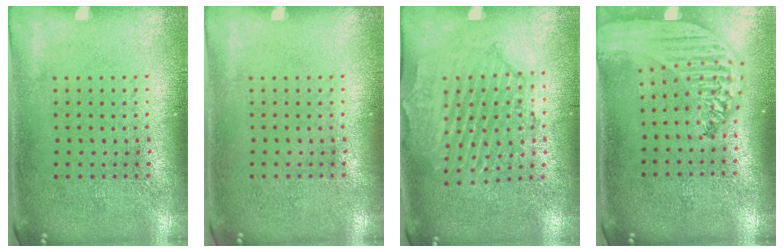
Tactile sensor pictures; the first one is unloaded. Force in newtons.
{"total": 0.0}
{"total": 1.9, "press": 1.9, "slide": 0.4}
{"total": 2.9, "press": 2.3, "slide": 1.8}